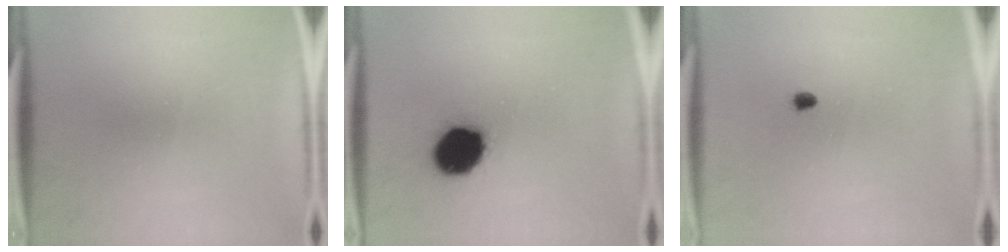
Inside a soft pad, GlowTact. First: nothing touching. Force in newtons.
{"total": 13.1}
{"total": 1.3}